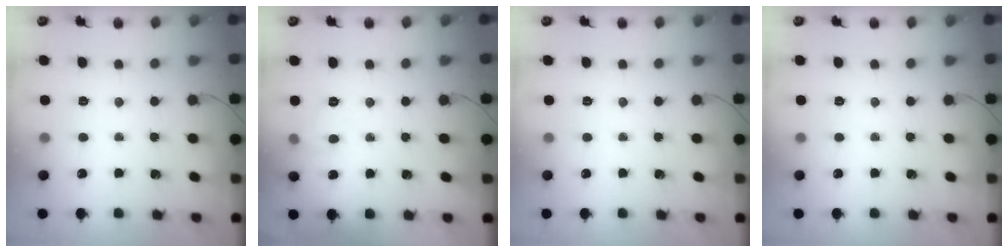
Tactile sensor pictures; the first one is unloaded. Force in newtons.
{"total": 6.9, "press": 6.8, "slide": 1.3}
{"total": 0.0}
{"total": 0.0}